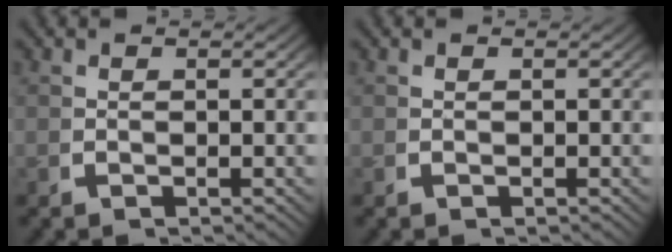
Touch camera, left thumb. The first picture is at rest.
{"total": 0.0}